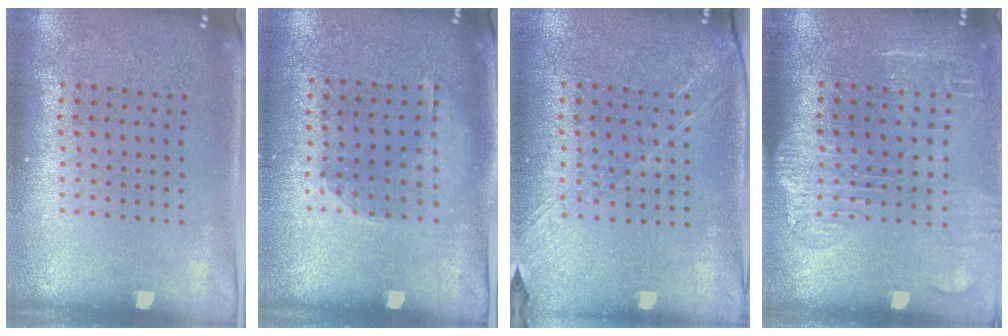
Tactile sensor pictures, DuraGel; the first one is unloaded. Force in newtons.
{"total": 1.2, "press": 0.9, "slide": 0.9}
{"total": 1.3, "press": 1.2, "slide": 0.5}
{"total": 1.9, "press": 1.6, "slide": 1.0}